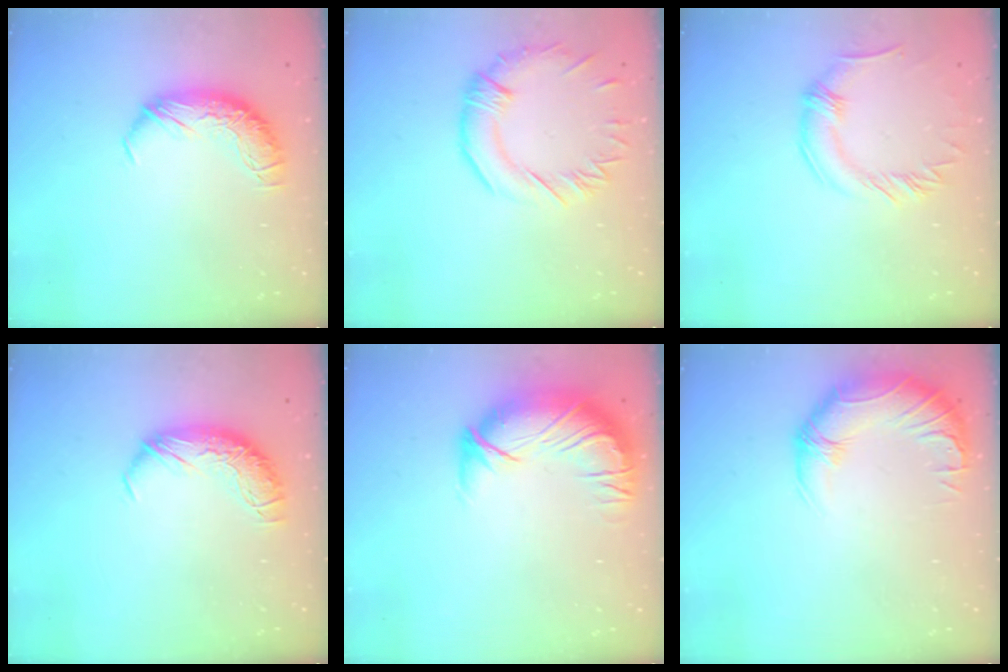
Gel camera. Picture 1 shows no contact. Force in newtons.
{"total": 2.0, "press": 1.8, "slide": 1.0}
{"total": 0.0}
{"total": 0.0}
{"total": 2.8, "press": 0.4, "slide": 2.8}
{"total": 3.3, "press": 1.9, "slide": 2.7}